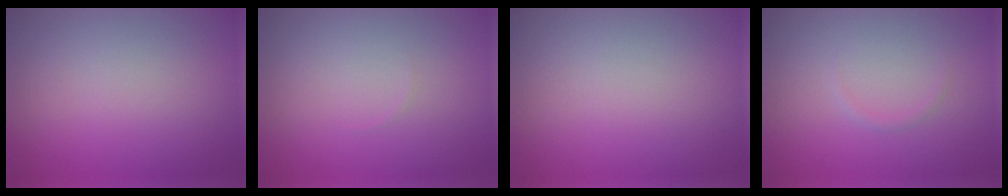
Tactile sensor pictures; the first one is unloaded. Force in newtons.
{"total": 0.0}
{"total": 0.0}
{"total": 0.5, "press": 0.5, "slide": 0.0}